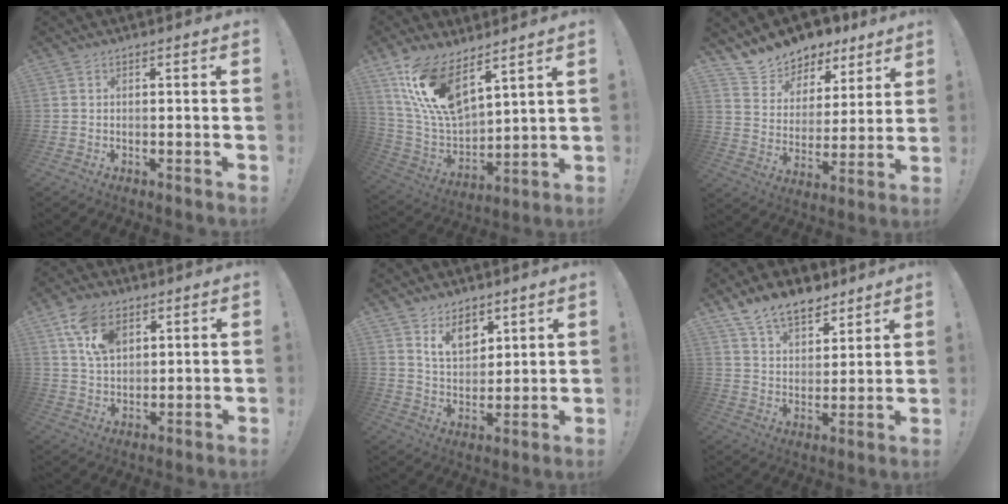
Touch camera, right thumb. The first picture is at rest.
{"total": 16.4, "force": [11.0, 6.8, 10.2], "torque": [-0.209, -0.076, 0.199]}
{"total": 10.1, "force": [8.9, 4.6, 0.0], "torque": [-0.020, -0.084, 0.166]}
{"total": 11.1, "force": [5.6, 7.2, 6.4], "torque": [-0.104, -0.014, 0.108]}
{"total": 10.5, "force": [6.9, 6.8, 4.1], "torque": [-0.056, -0.045, 0.133]}
{"total": 12.2, "force": [9.3, 6.4, 4.6], "torque": [-0.082, -0.058, 0.176]}